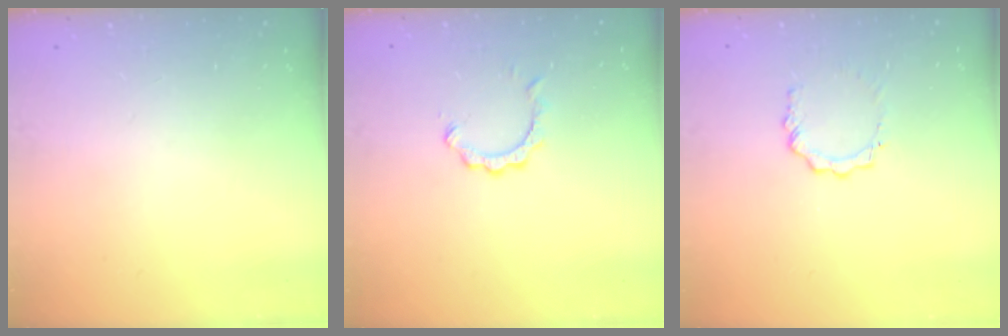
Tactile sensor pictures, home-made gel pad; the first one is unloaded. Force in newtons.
{"total": 2.8, "press": 2.8, "slide": 0.4}
{"total": 5.1, "press": 5.1, "slide": 0.5}